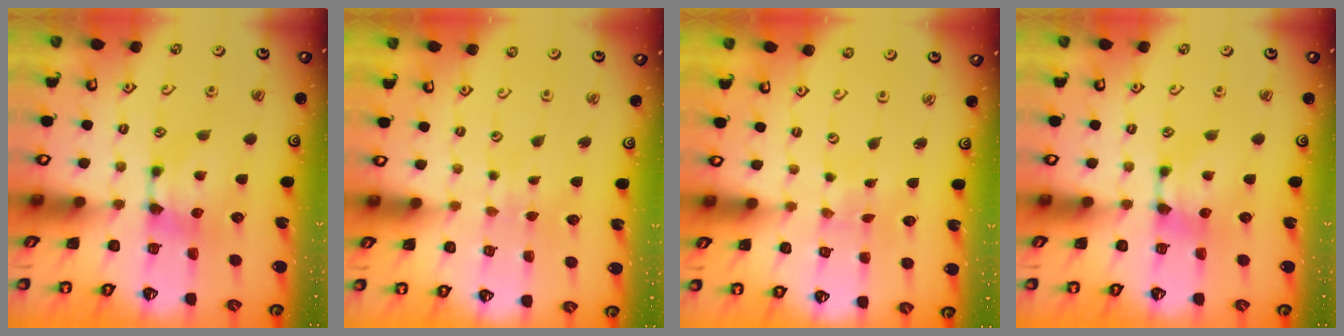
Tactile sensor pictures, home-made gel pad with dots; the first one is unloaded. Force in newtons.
{"total": 4.3, "press": 4.3, "slide": 0.2}
{"total": 6.4, "press": 6.4, "slide": 0.4}
{"total": 0.0}